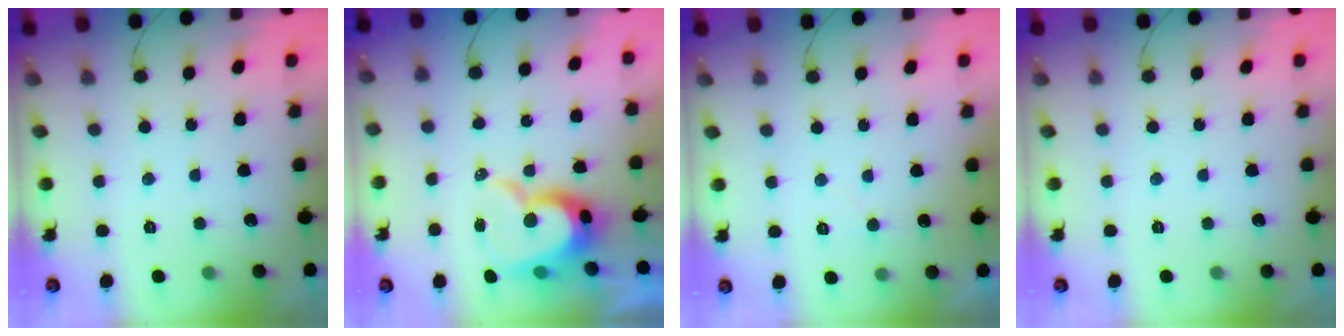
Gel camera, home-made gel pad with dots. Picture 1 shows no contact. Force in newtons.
{"total": 12.5, "press": 12.5, "slide": 1.2}
{"total": 3.6, "press": 3.6, "slide": 0.1}
{"total": 0.0}